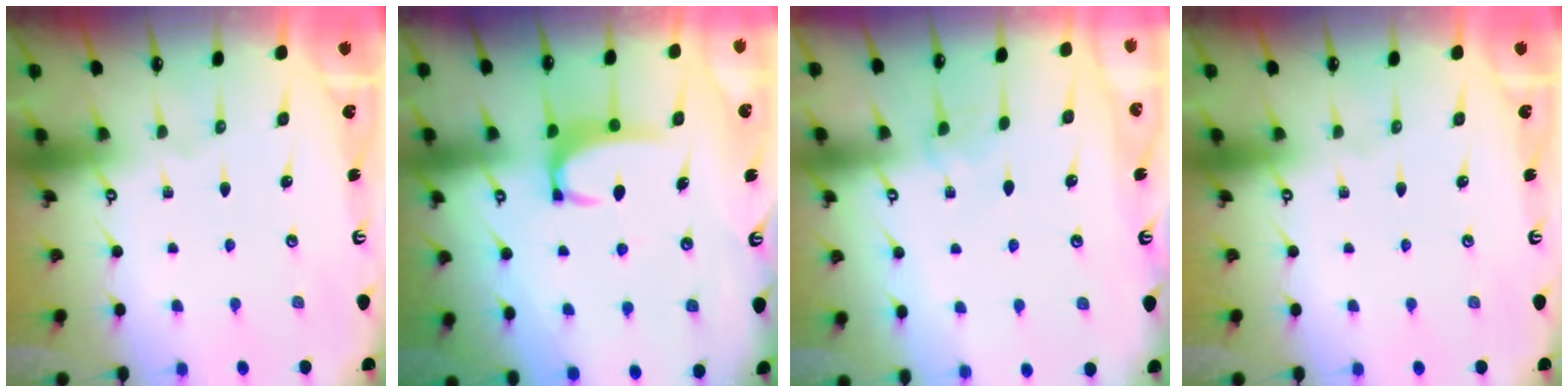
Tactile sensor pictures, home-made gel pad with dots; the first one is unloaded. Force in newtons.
{"total": 3.5, "press": 3.5, "slide": 0.5}
{"total": 3.0, "press": 2.9, "slide": 0.5}
{"total": 0.0}